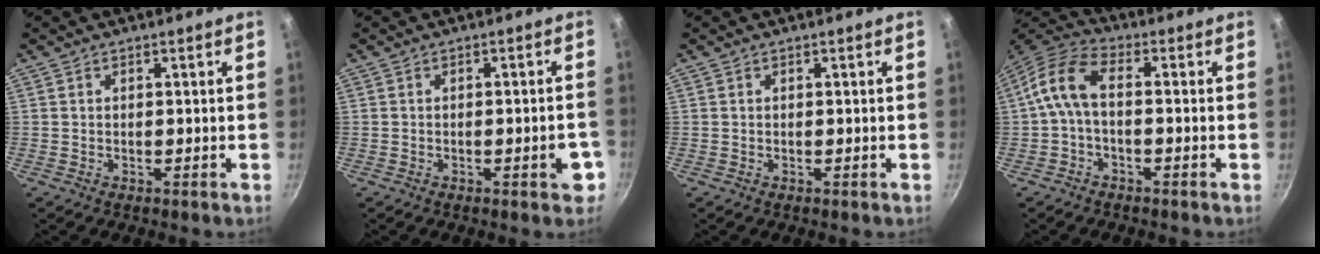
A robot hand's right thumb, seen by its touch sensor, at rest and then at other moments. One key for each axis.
{"total": 4.1, "fx": -1.7, "fy": 1.3, "fz": 3.5, "tx": -0.031, "ty": 0.012, "tz": -0.022}
{"total": 0.0}
{"total": 7.7, "fx": -1.0, "fy": 4.1, "fz": 6.5, "tx": -0.142, "ty": 0.034, "tz": -0.033}